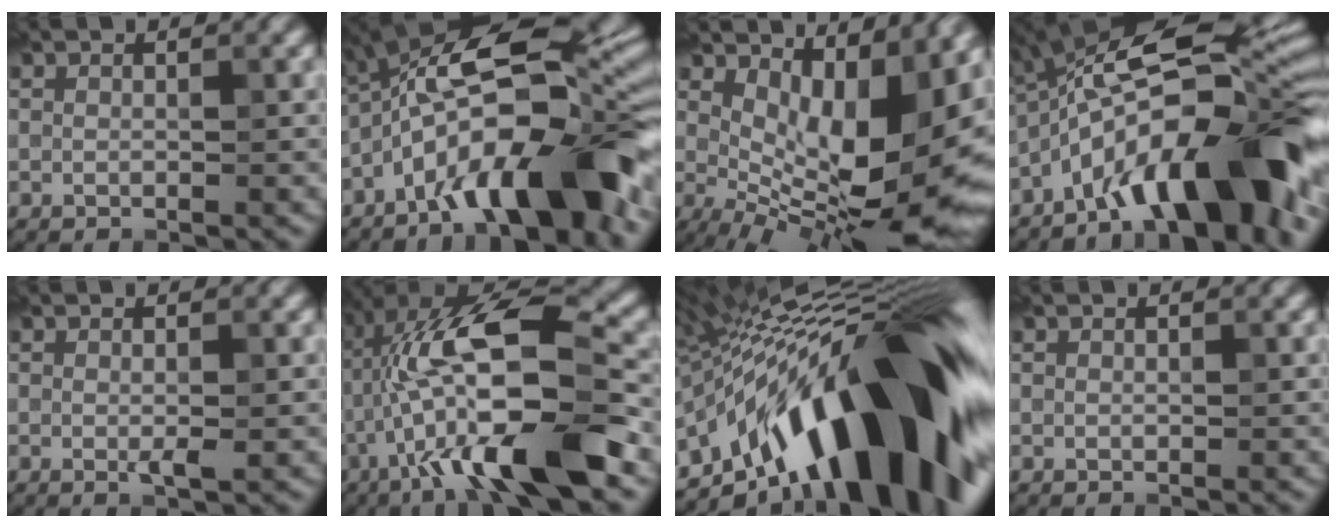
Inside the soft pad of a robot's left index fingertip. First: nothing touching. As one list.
[{"total": 13.1, "force": [-5.6, 3.6, 11.3], "torque": [-0.184, 0.022, -0.089]}, {"total": 14.8, "force": [2.1, 6.2, 13.2], "torque": [-0.151, 0.002, 0.053]}, {"total": 14.6, "force": [-6.3, 4.1, 12.5], "torque": [-0.180, 0.026, -0.099]}, {"total": 1.2, "force": [-0.3, 0.1, 1.1], "torque": [-0.023, -0.004, -0.002]}, {"total": 13.5, "force": [-3.4, 3.1, 12.7], "torque": [-0.221, 0.025, -0.052]}, {"total": 19.2, "force": [-6.1, 7.0, 16.9], "torque": [-0.248, 0.043, -0.125]}, {"total": 0.0}]